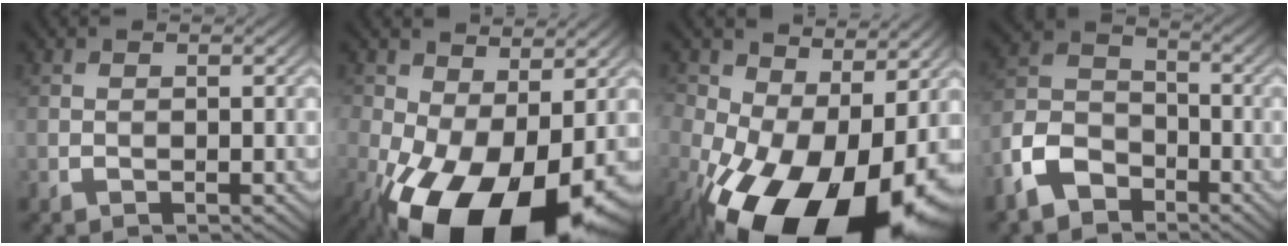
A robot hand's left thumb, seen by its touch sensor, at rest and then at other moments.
{"total": 20.4, "force": [-7.6, 10.9, 15.5], "torque": [-0.294, -0.060, -0.094]}
{"total": 22.0, "force": [-6.4, 12.6, 16.8], "torque": [-0.307, -0.048, -0.082]}
{"total": 7.5, "force": [-4.8, 4.7, 3.3], "torque": [-0.083, 0.000, -0.116]}